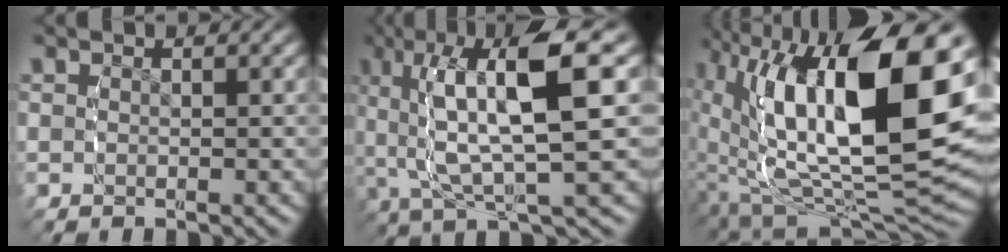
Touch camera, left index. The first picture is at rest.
{"total": 11.2, "force": [1.7, 5.3, 9.8], "torque": [-0.173, 0.011, 0.018]}
{"total": 18.4, "force": [-0.5, 10.0, 15.4], "torque": [-0.263, -0.019, 0.006]}